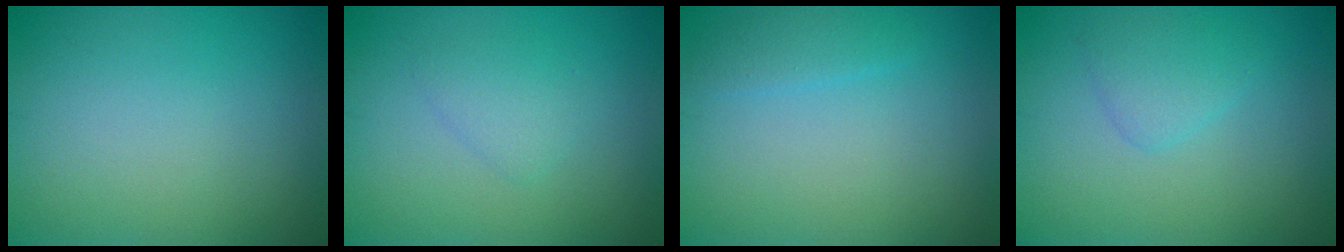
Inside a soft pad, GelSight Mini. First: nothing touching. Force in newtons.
{"total": 1.5, "press": 1.5, "slide": 0.1}
{"total": 1.4, "press": 1.4, "slide": 0.0}
{"total": 1.8, "press": 1.8, "slide": 0.1}